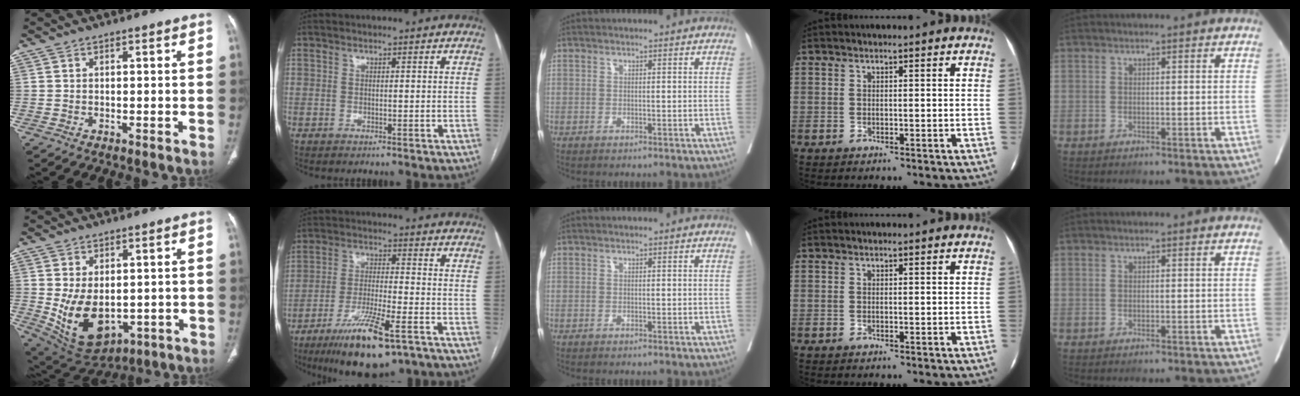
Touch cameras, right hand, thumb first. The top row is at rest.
{"thumb": {"total": 12.7, "force": [-1.2, 8.1, 9.7], "torque": [-0.151, -0.013, 0.015]}, "index": {"total": 13.4, "force": [-8.1, 2.1, 10.5], "torque": [-0.192, -0.027, -0.135]}}